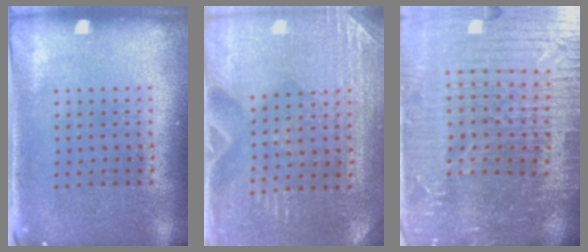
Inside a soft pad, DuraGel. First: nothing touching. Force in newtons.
{"total": 2.9, "press": 2.9, "slide": 0.3}
{"total": 6.3, "press": 5.6, "slide": 2.7}